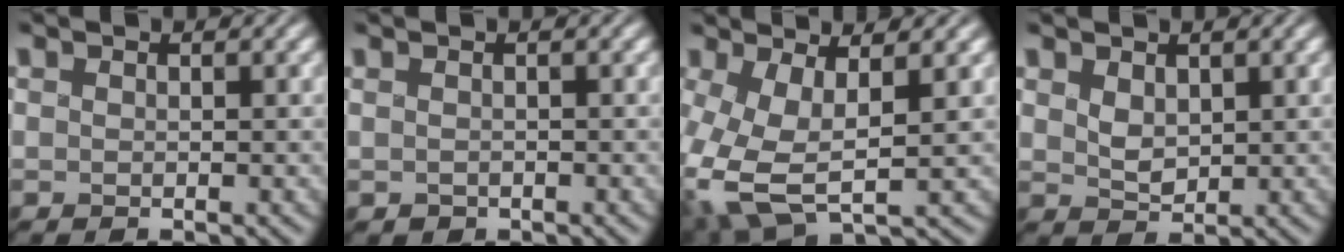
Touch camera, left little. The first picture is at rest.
{"total": 0.0}
{"total": 7.0, "force": [-1.1, 3.4, 6.0], "torque": [-0.134, -0.003, -0.024]}
{"total": 1.8, "force": [0.6, 1.2, 1.2], "torque": [-0.025, -0.004, 0.015]}